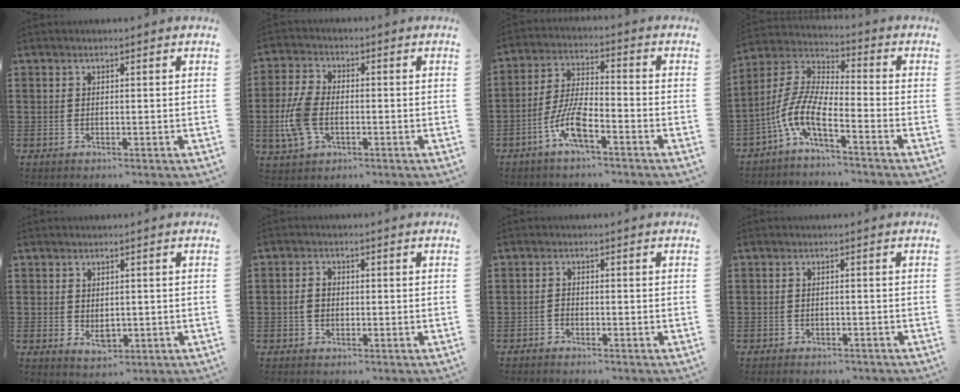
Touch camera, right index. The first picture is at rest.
{"total": 7.2, "force": [-1.4, 4.1, 5.7], "torque": [-0.151, -0.004, -0.035]}
{"total": 7.6, "force": [-4.3, 1.9, 6.0], "torque": [-0.139, -0.005, -0.084]}
{"total": 8.1, "force": [-4.5, 2.1, 6.4], "torque": [-0.178, -0.032, -0.101]}
{"total": 2.5, "force": [-0.3, 1.5, 2.0], "torque": [-0.029, -0.002, -0.005]}
{"total": 1.9, "force": [-0.3, 1.4, 1.3], "torque": [-0.033, 0.002, -0.008]}
{"total": 1.0, "force": [-1.0, 0.1, 0.0], "torque": [-0.004, 0.002, -0.020]}
{"total": 1.0, "force": [-1.0, 0.2, -0.1], "torque": [-0.003, 0.002, -0.022]}